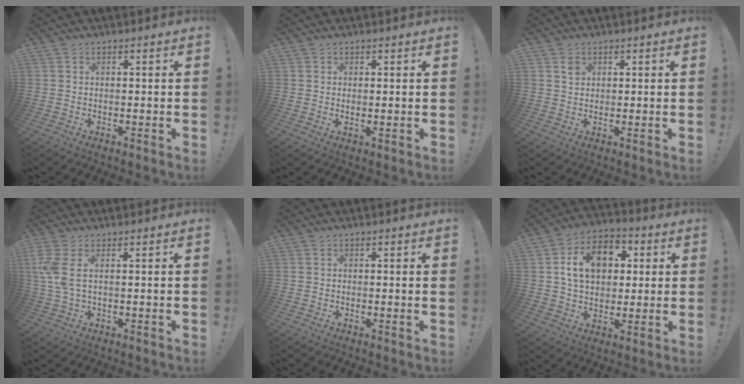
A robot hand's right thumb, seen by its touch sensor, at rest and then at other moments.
{"total": 1.2, "force": [0.8, 0.2, 0.8], "torque": [-0.006, -0.004, 0.012]}
{"total": 1.9, "force": [1.1, 1.5, 0.6], "torque": [0.007, -0.007, 0.017]}
{"total": 5.5, "force": [1.4, 2.0, 4.9], "torque": [-0.100, -0.014, 0.025]}
{"total": 0.8, "force": [0.3, -0.3, 0.6], "torque": [-0.010, -0.001, 0.004]}
{"total": 14.6, "force": [3.6, 10.5, 9.4], "torque": [-0.139, 0.001, 0.070]}